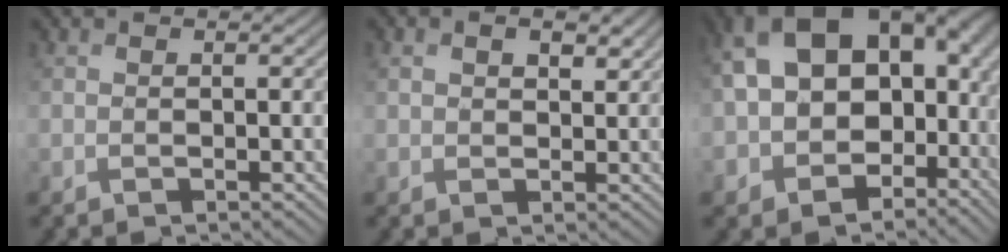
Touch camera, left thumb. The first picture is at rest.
{"total": 3.3, "force": [1.5, 2.0, 2.3], "torque": [-0.042, 0.000, 0.030]}
{"total": 18.0, "force": [0.5, 12.6, 12.9], "torque": [-0.233, -0.032, 0.053]}